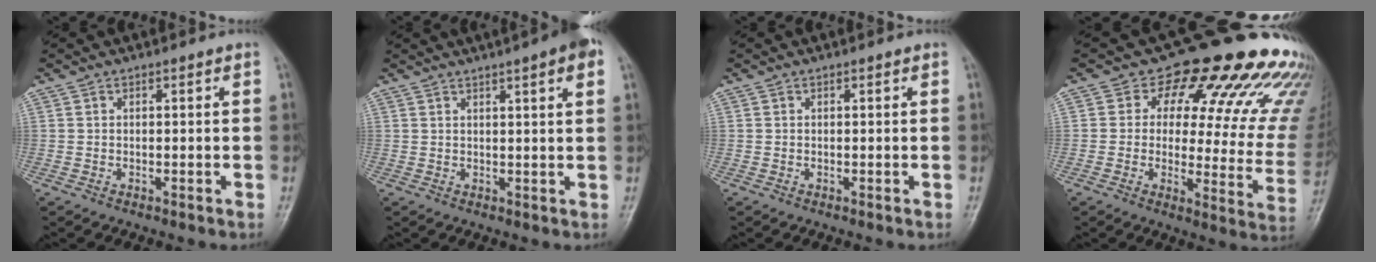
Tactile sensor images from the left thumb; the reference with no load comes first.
{"total": 7.6, "force": [4.5, 1.0, 6.1], "torque": [-0.075, 0.013, 0.055]}
{"total": 0.0}
{"total": 23.3, "force": [15.0, 10.5, 14.5], "torque": [-0.136, -0.062, 0.168]}